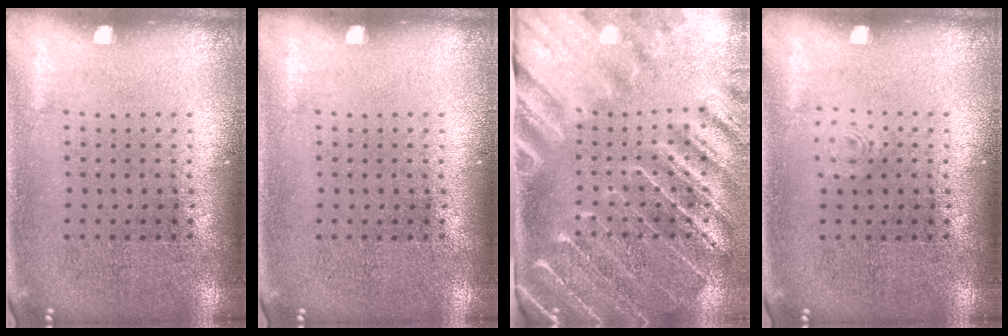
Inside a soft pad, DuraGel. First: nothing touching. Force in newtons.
{"total": 0.0}
{"total": 3.8, "press": 3.2, "slide": 1.9}
{"total": 0.6, "press": 0.6, "slide": 0.1}